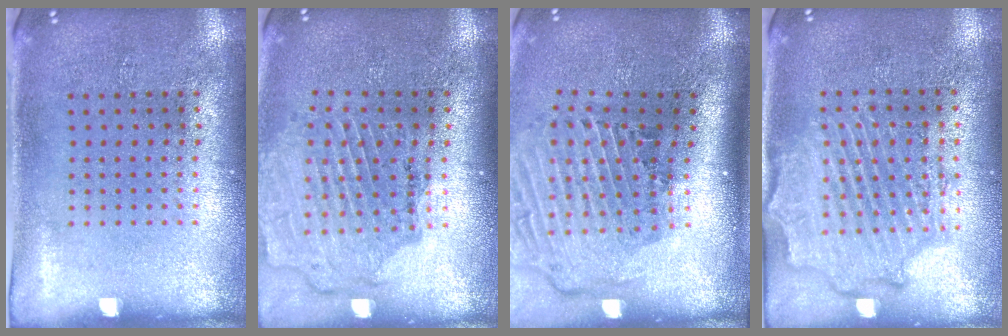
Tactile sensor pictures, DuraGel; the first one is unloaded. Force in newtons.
{"total": 1.7, "press": 1.7, "slide": 0.1}
{"total": 2.9, "press": 2.0, "slide": 2.1}
{"total": 2.1, "press": 2.1, "slide": 0.4}